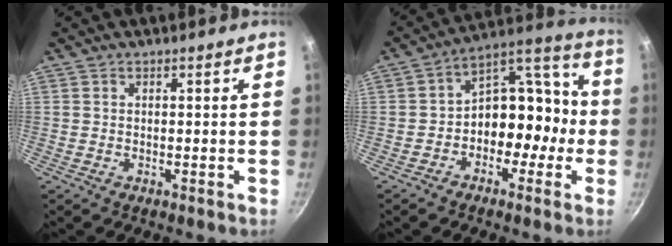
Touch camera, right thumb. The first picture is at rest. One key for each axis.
{"total": 14.4, "fx": -2.4, "fy": 9.4, "fz": 10.6, "tx": -0.104, "ty": 0.057, "tz": -0.048}